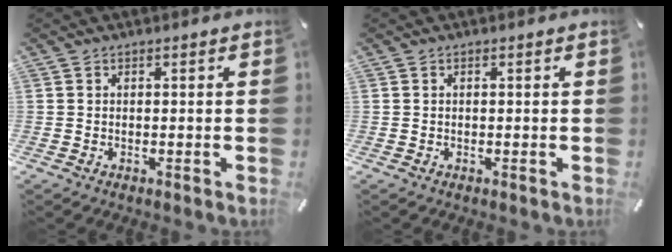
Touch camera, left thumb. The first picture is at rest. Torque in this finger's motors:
{"motor_torque": [-0.12, -0.26, 0.02, 0.12, -0.02]}